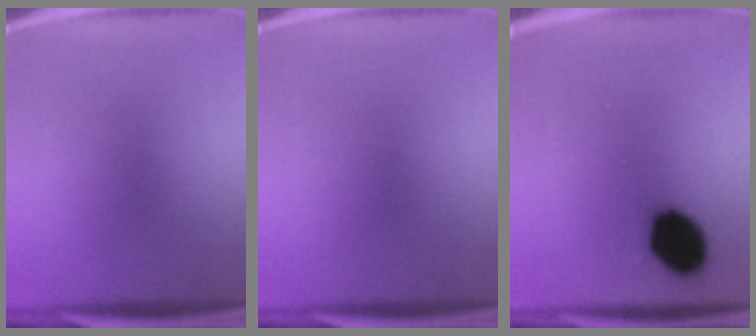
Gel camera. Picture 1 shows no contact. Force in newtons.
{"total": 0.0}
{"total": 13.6}